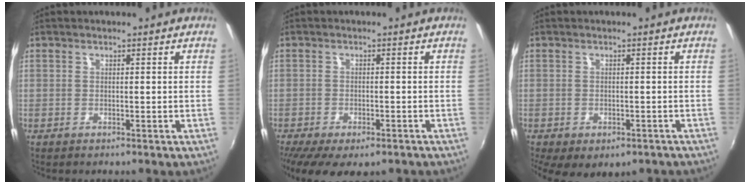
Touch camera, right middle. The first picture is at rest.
{"total": 9.8, "force": [-6.8, 3.7, 5.9], "torque": [-0.133, -0.038, -0.105]}
{"total": 8.0, "force": [-4.8, 4.3, 4.8], "torque": [-0.104, -0.035, -0.059]}